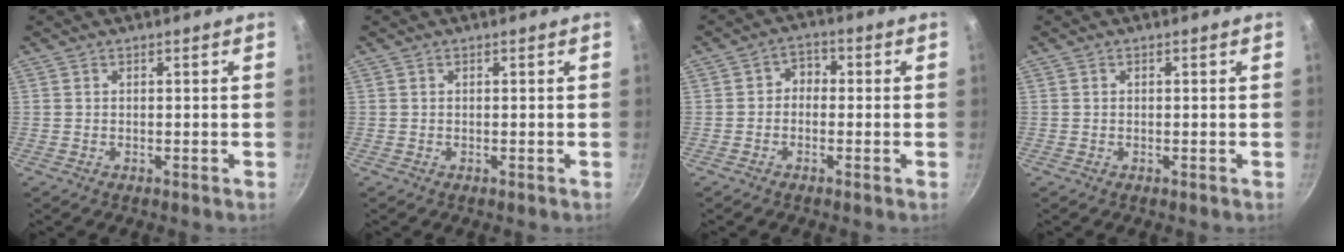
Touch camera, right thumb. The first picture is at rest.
{"total": 0.0}
{"total": 3.4, "force": [-0.5, 2.8, 1.8], "torque": [-0.010, 0.014, -0.019]}
{"total": 0.0}